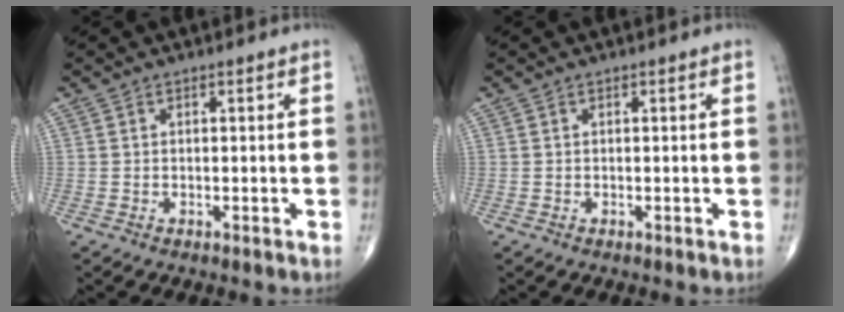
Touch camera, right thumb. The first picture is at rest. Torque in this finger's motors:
{"motor_torque": [0.01, 0.01, 0.00, 0.00, 0.02]}